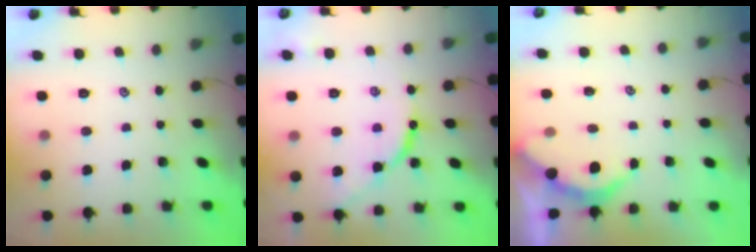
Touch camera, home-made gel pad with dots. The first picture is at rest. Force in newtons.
{"total": 9.4, "press": 9.4, "slide": 0.6}
{"total": 2.2, "press": 2.2, "slide": 0.4}